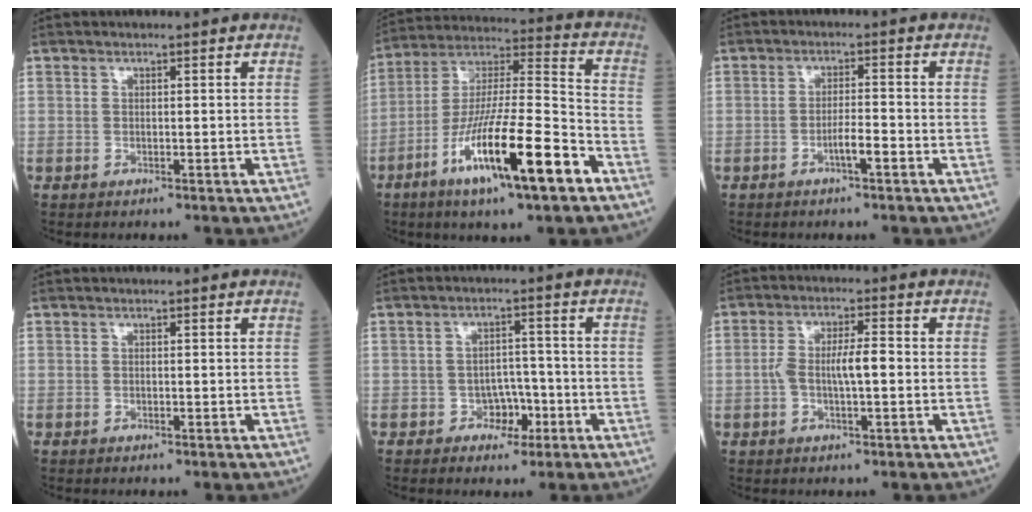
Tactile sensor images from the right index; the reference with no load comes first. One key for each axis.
{"total": 19.3, "fx": -9.3, "fy": 1.9, "fz": 16.8, "tx": -0.316, "ty": -0.026, "tz": -0.163}
{"total": 3.0, "fx": -1.5, "fy": 0.3, "fz": 2.6, "tx": -0.043, "ty": 0.002, "tz": -0.027}
{"total": 0.0}
{"total": 4.0, "fx": -1.8, "fy": 2.9, "fz": 2.0, "tx": -0.020, "ty": 0.010, "tz": -0.027}
{"total": 5.3, "fx": -0.5, "fy": 1.2, "fz": 5.1, "tx": -0.104, "ty": 0.014, "tz": -0.008}